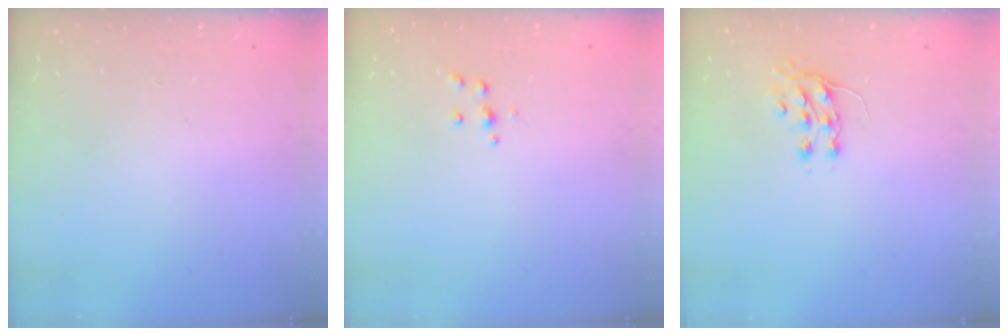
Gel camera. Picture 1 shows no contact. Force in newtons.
{"total": 3.6, "press": 3.6, "slide": 0.3}
{"total": 7.6, "press": 7.5, "slide": 0.9}